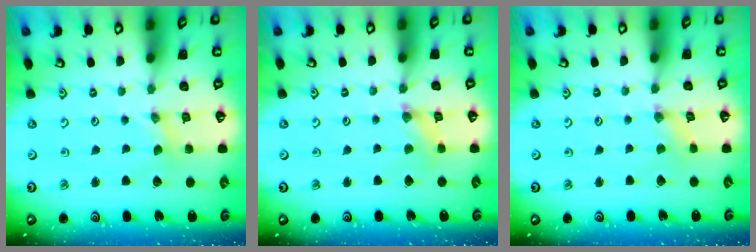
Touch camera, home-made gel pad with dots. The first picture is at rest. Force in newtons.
{"total": 1.7, "press": 1.7, "slide": 0.2}
{"total": 1.4, "press": 1.3, "slide": 0.3}